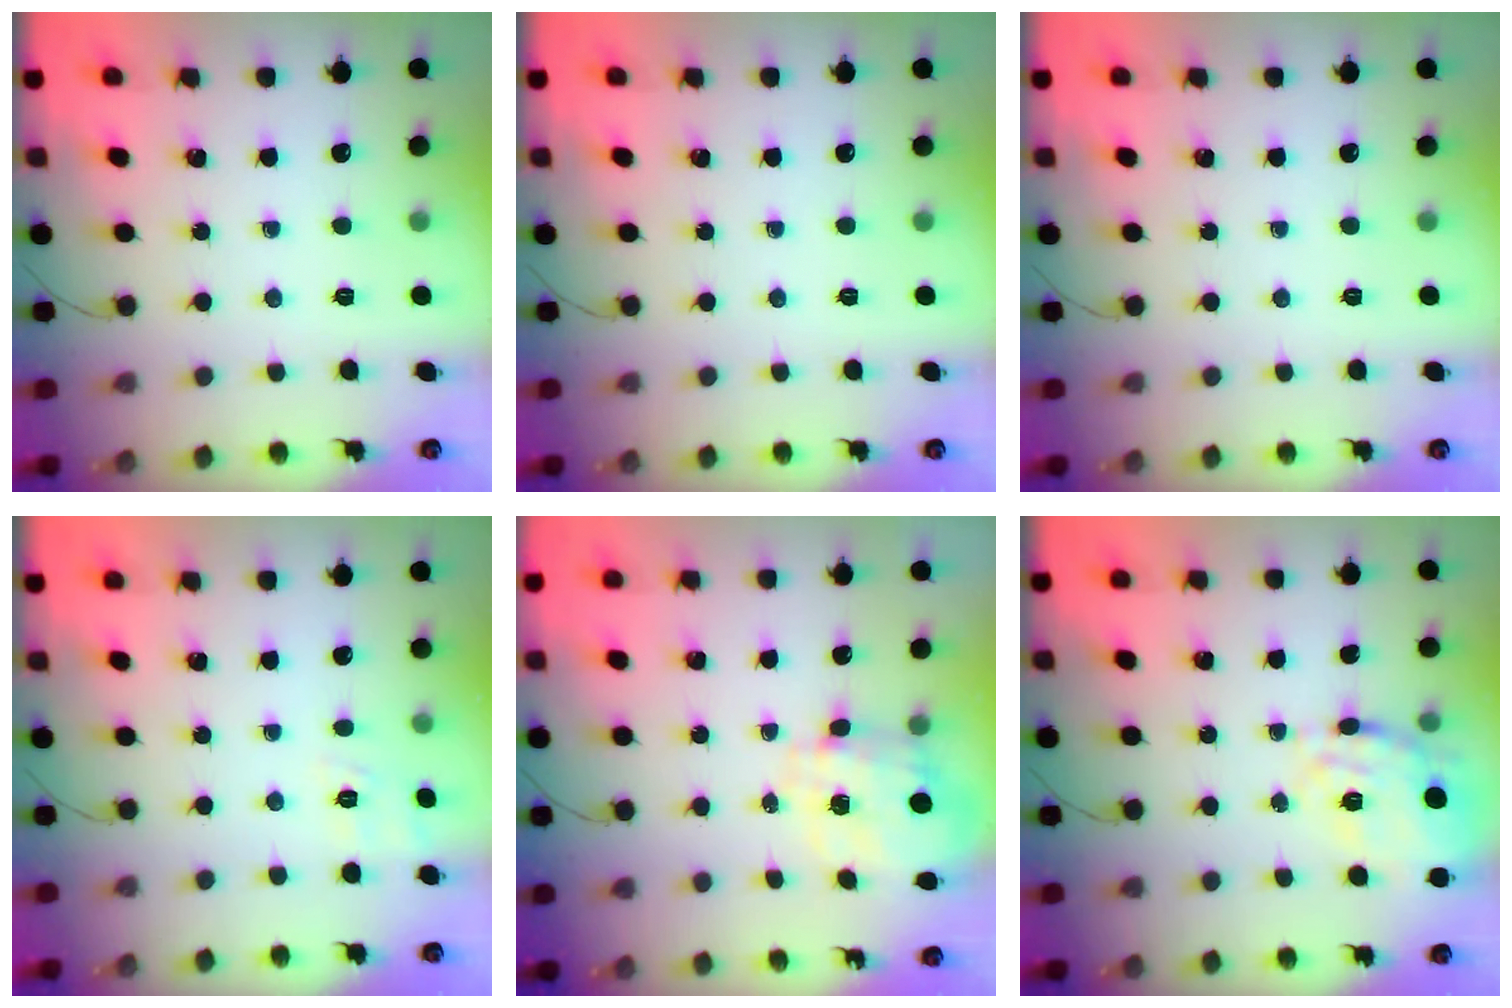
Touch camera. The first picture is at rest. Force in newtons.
{"total": 0.0}
{"total": 0.0}
{"total": 3.6, "press": 3.0, "slide": 2.0}
{"total": 3.5, "press": 3.3, "slide": 1.0}
{"total": 14.1, "press": 14.1, "slide": 0.9}